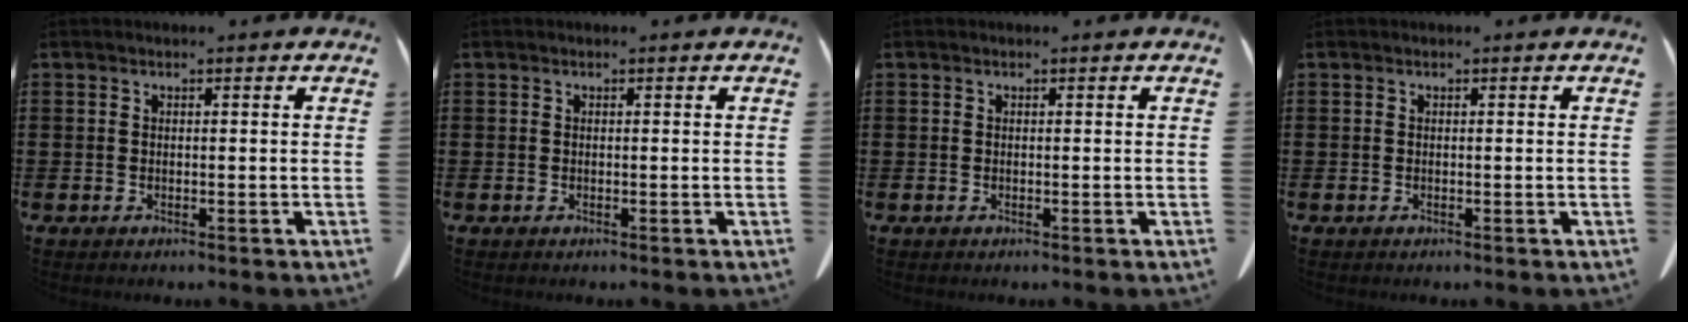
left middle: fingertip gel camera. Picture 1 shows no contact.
{"total": 0.0}
{"total": 0.0}
{"total": 0.0}